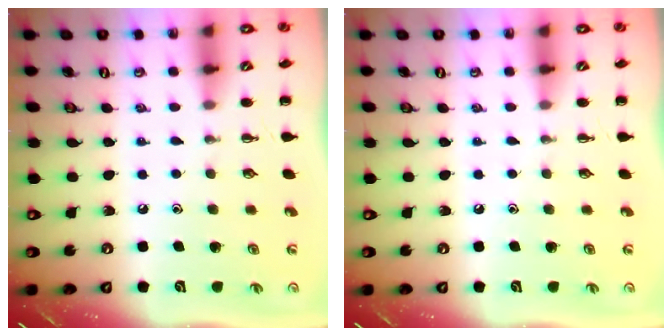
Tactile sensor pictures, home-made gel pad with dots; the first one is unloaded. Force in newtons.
{"total": 0.0}